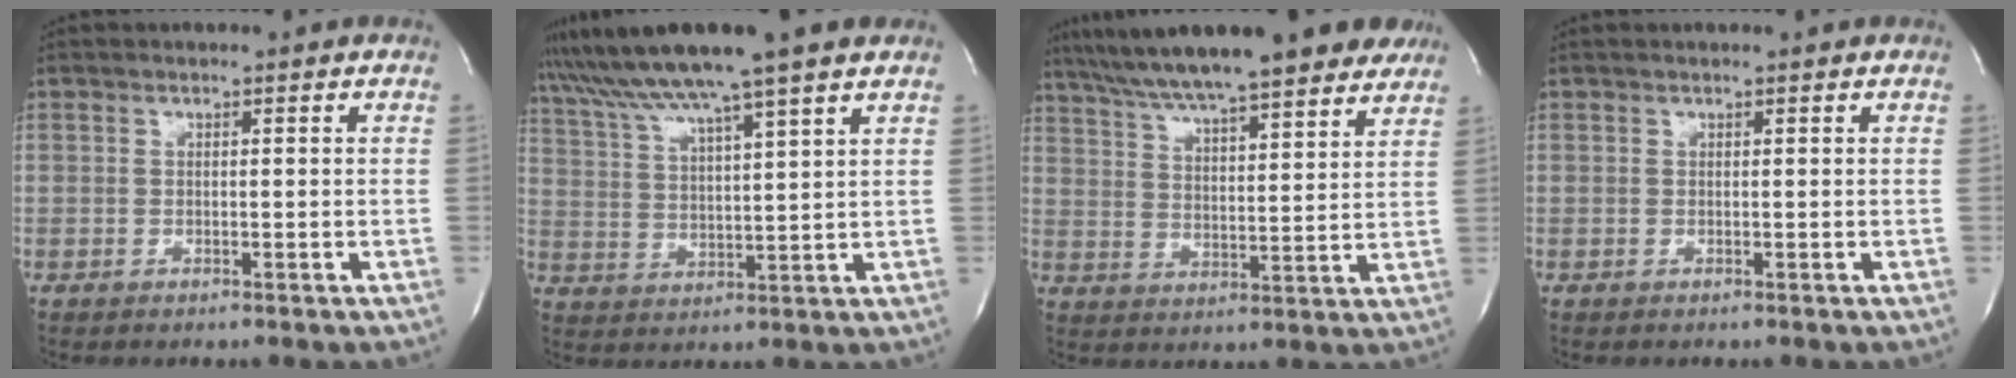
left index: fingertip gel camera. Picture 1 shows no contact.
{"total": 13.2, "force": [10.6, -1.3, 7.6], "torque": [-0.142, 0.020, 0.174]}
{"total": 21.9, "force": [18.1, 3.2, 11.9], "torque": [-0.197, 0.032, 0.258]}
{"total": 0.8, "force": [0.7, -0.1, 0.2], "torque": [-0.008, 0.005, 0.009]}